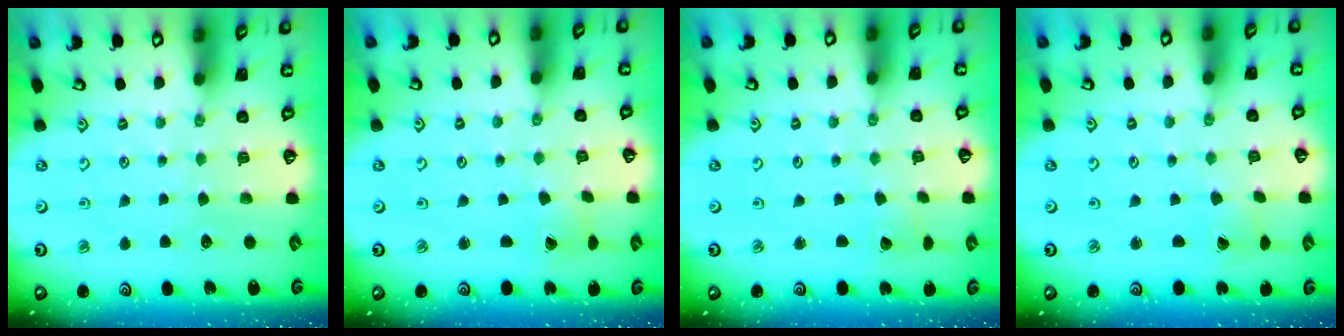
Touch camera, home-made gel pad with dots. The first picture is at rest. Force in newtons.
{"total": 2.6, "press": 2.6, "slide": 0.1}
{"total": 2.1, "press": 2.1, "slide": 0.1}
{"total": 1.0, "press": 1.0, "slide": 0.1}